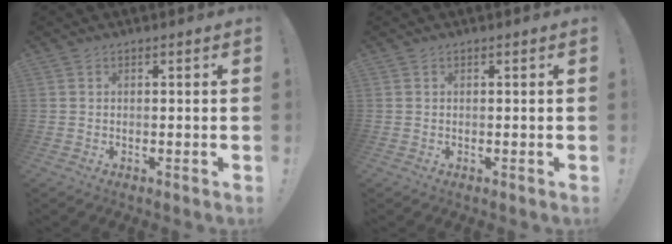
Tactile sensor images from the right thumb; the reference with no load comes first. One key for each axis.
{"total": 0.0}